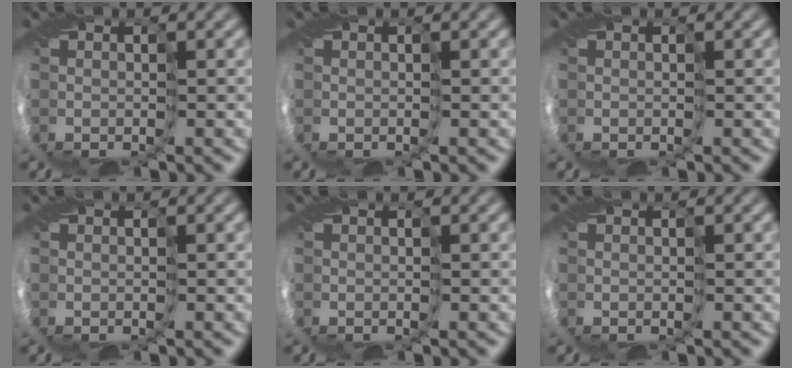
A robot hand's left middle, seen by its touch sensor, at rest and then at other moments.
{"total": 0.0}
{"total": 0.0}
{"total": 0.0}
{"total": 0.0}
{"total": 0.0}